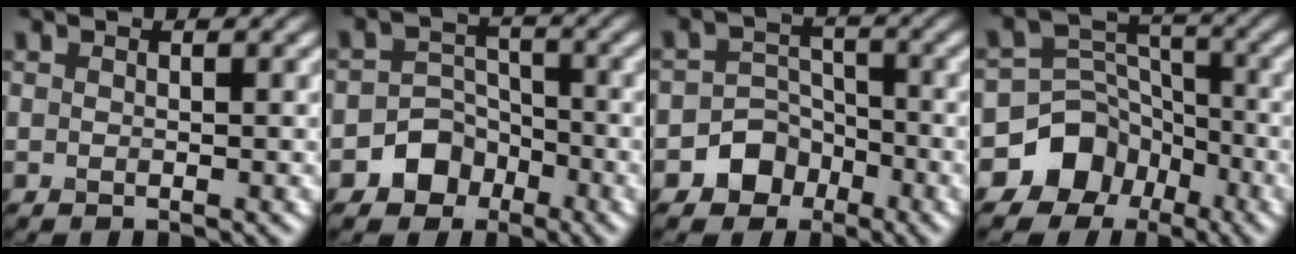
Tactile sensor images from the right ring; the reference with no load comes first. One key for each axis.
{"total": 4.4, "fx": -2.5, "fy": 3.6, "fz": 0.9, "tx": 0.020, "ty": 0.008, "tz": -0.056}
{"total": 4.6, "fx": -2.6, "fy": 3.7, "fz": 0.8, "tx": 0.020, "ty": 0.006, "tz": -0.059}
{"total": 8.9, "fx": -5.4, "fy": 7.0, "fz": 1.3, "tx": -0.006, "ty": 0.009, "tz": -0.112}